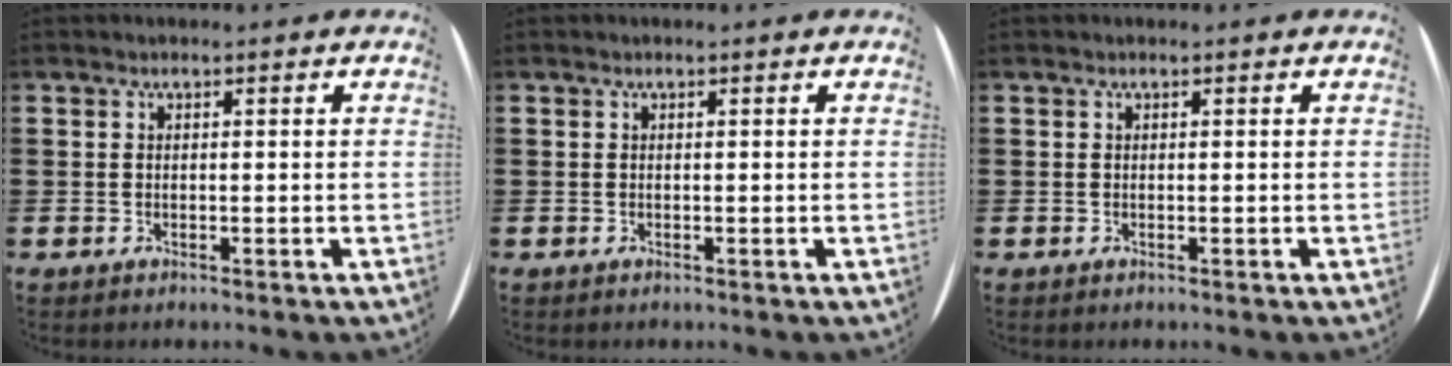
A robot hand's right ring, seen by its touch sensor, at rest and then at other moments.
{"total": 0.0}
{"total": 0.0}